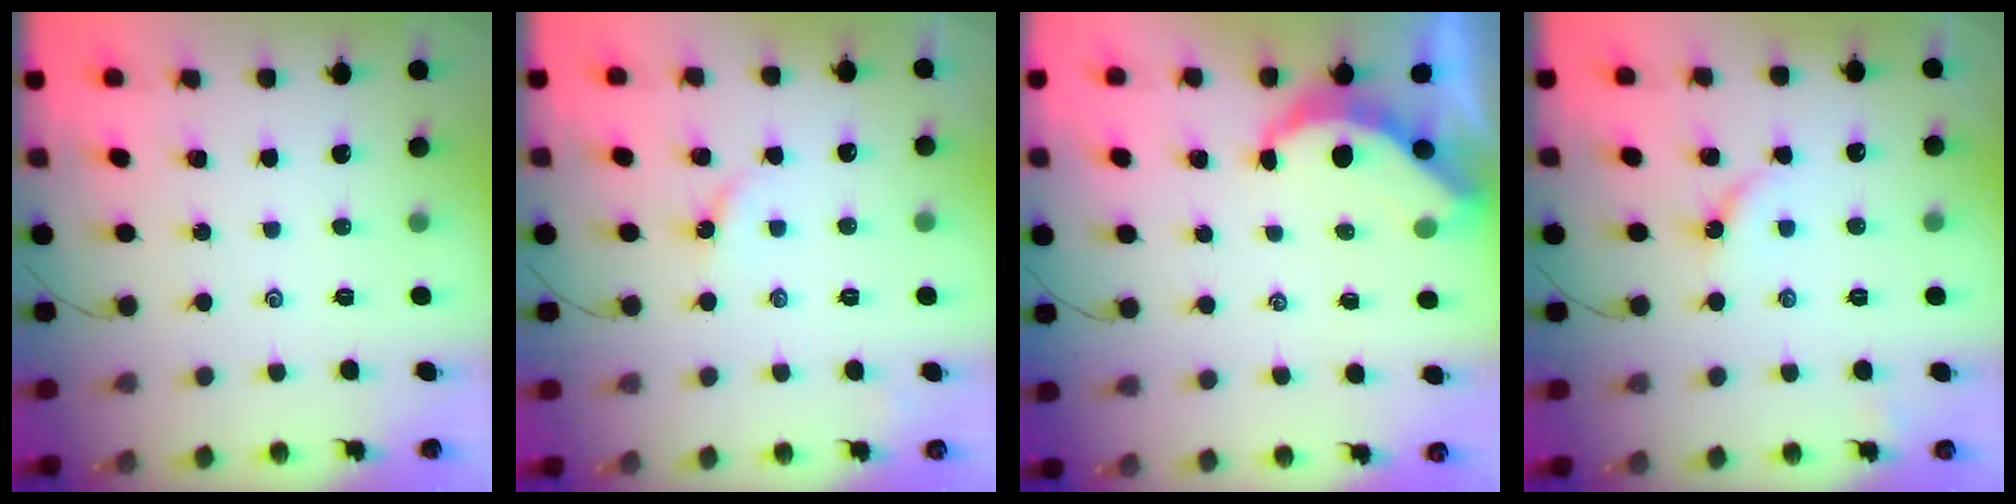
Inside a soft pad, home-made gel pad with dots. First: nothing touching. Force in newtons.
{"total": 2.4, "press": 2.4, "slide": 0.3}
{"total": 4.7, "press": 4.7, "slide": 0.4}
{"total": 4.8, "press": 4.7, "slide": 0.6}